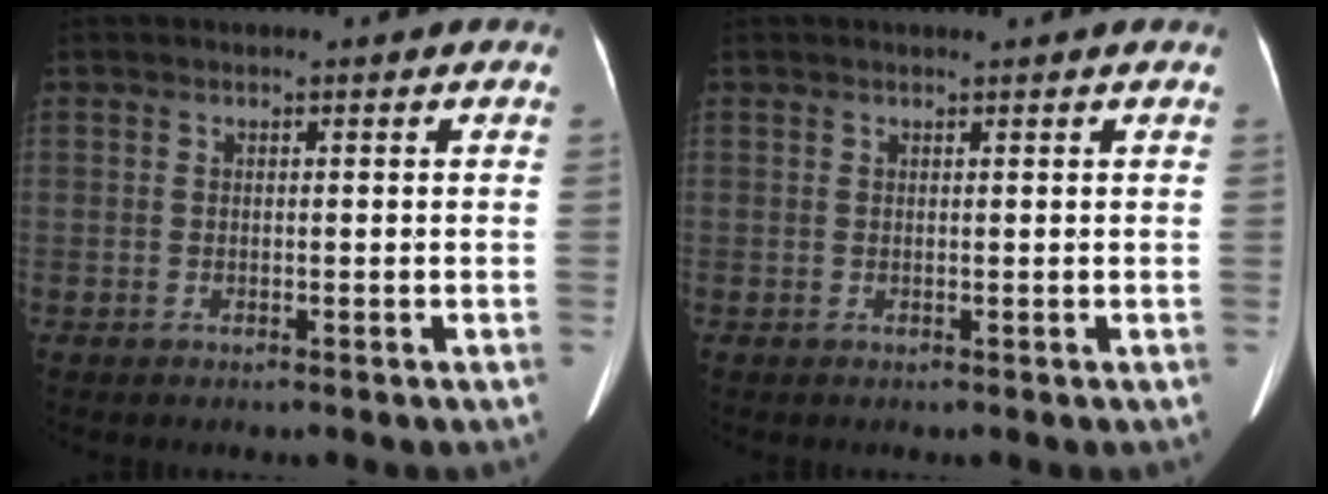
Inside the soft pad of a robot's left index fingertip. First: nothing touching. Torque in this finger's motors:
{"motor_torque": [0.05, -0.13, -0.02, 0.02]}